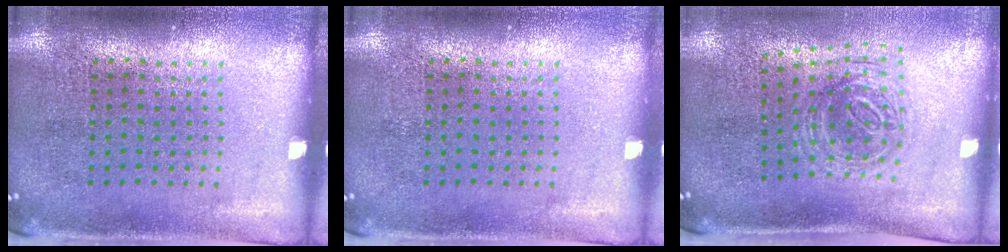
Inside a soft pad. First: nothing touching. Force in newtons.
{"total": 0.0}
{"total": 1.1, "press": 1.1, "slide": 0.3}